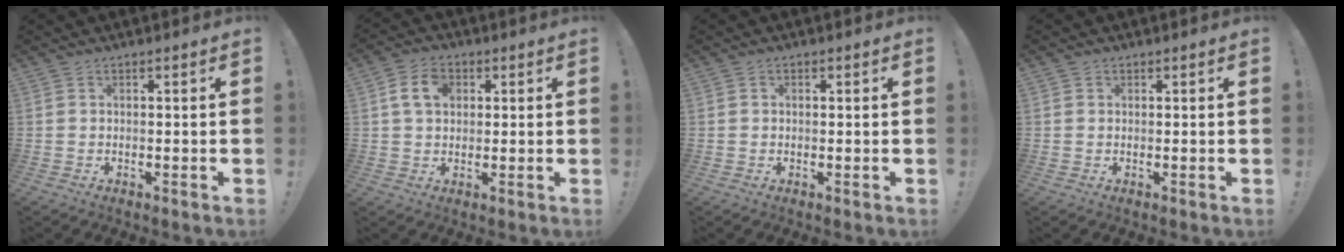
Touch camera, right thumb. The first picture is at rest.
{"total": 8.1, "force": [2.4, 5.8, 5.1], "torque": [-0.093, 0.010, 0.044]}
{"total": 0.9, "force": [0.1, 0.8, 0.3], "torque": [-0.004, 0.003, 0.000]}
{"total": 0.9, "force": [0.5, 0.8, 0.0], "torque": [0.000, 0.000, 0.008]}